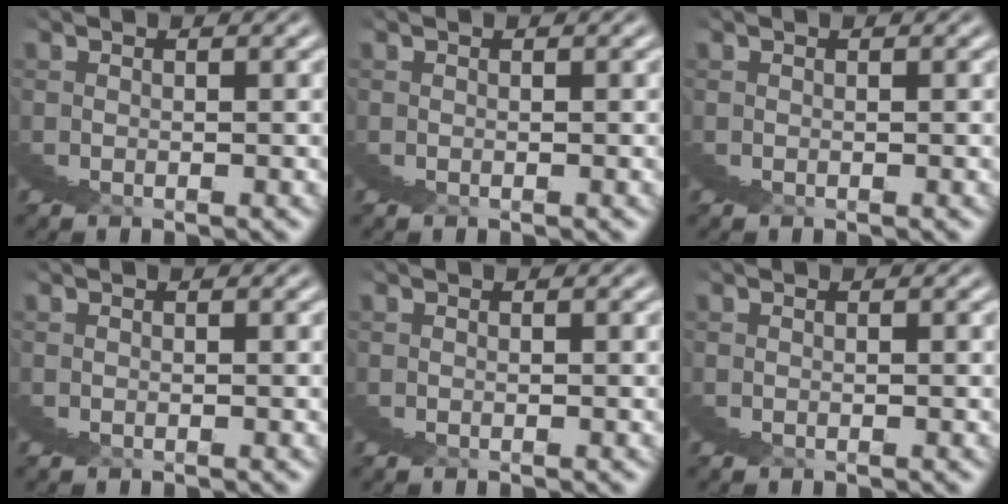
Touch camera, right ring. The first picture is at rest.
{"total": 0.0}
{"total": 0.0}
{"total": 0.0}
{"total": 0.0}
{"total": 0.0}